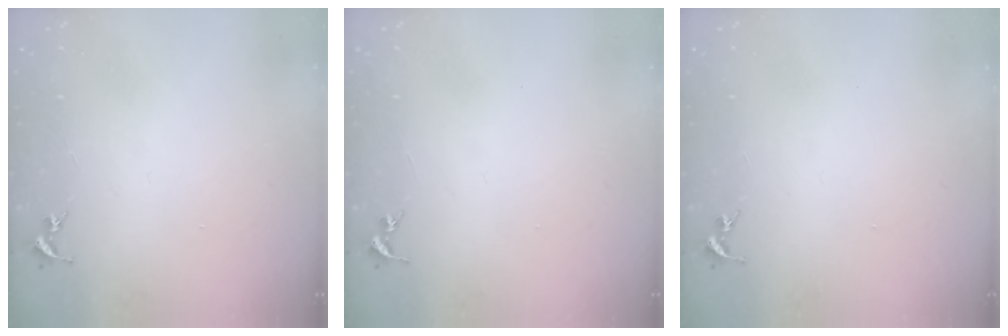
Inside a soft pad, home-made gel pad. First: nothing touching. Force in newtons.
{"total": 0.0}
{"total": 0.0}